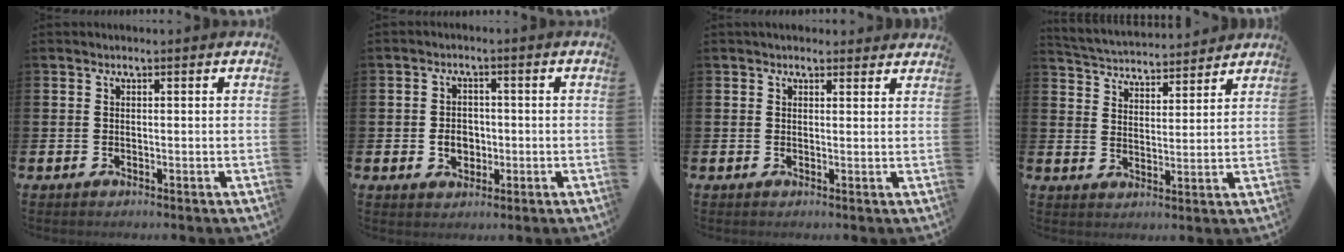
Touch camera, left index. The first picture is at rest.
{"total": 3.3, "force": [-0.6, 2.6, 1.9], "torque": [-0.019, -0.003, -0.020]}
{"total": 1.9, "force": [1.8, 0.6, 0.2], "torque": [0.002, -0.003, 0.031]}
{"total": 4.3, "force": [4.2, 0.7, -0.1], "torque": [-0.017, -0.033, 0.072]}